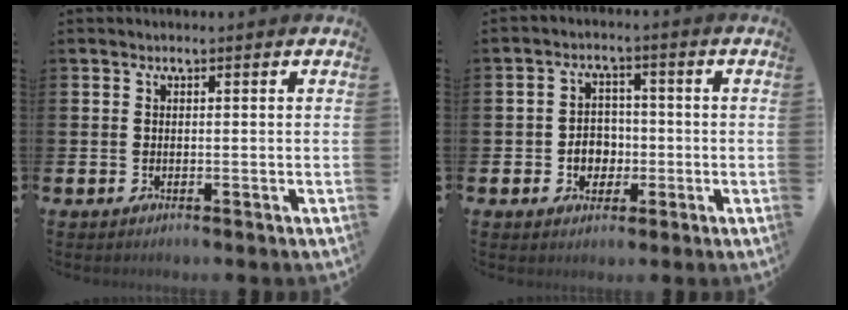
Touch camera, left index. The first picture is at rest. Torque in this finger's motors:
{"motor_torque": [0.18, 0.01, 0.08, 0.06]}